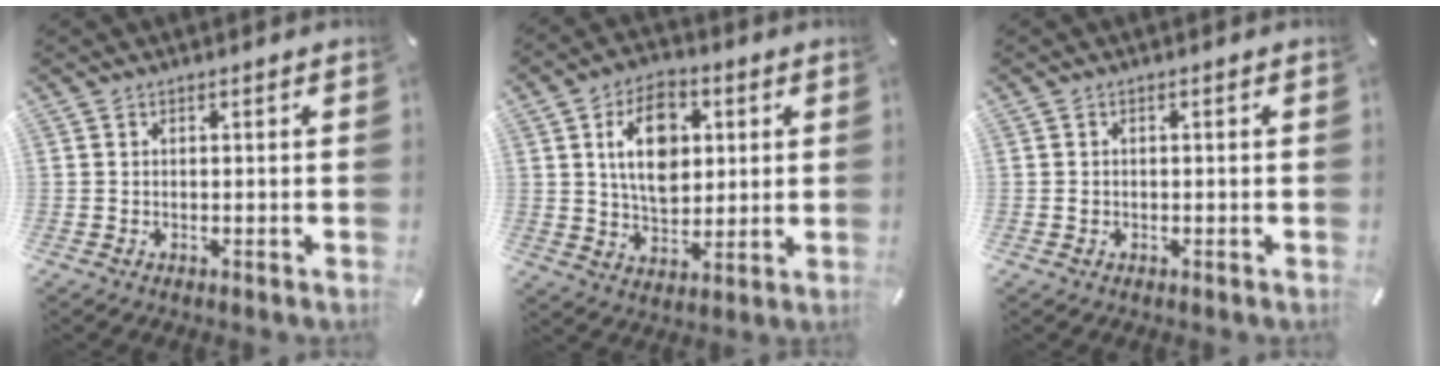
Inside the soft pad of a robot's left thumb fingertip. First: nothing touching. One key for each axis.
{"total": 12.9, "fx": 3.2, "fy": 8.9, "fz": 8.8, "tx": -0.139, "ty": 0.005, "tz": 0.056}
{"total": 0.9, "fx": -0.2, "fy": 0.7, "fz": 0.6, "tx": -0.011, "ty": 0.003, "tz": -0.006}